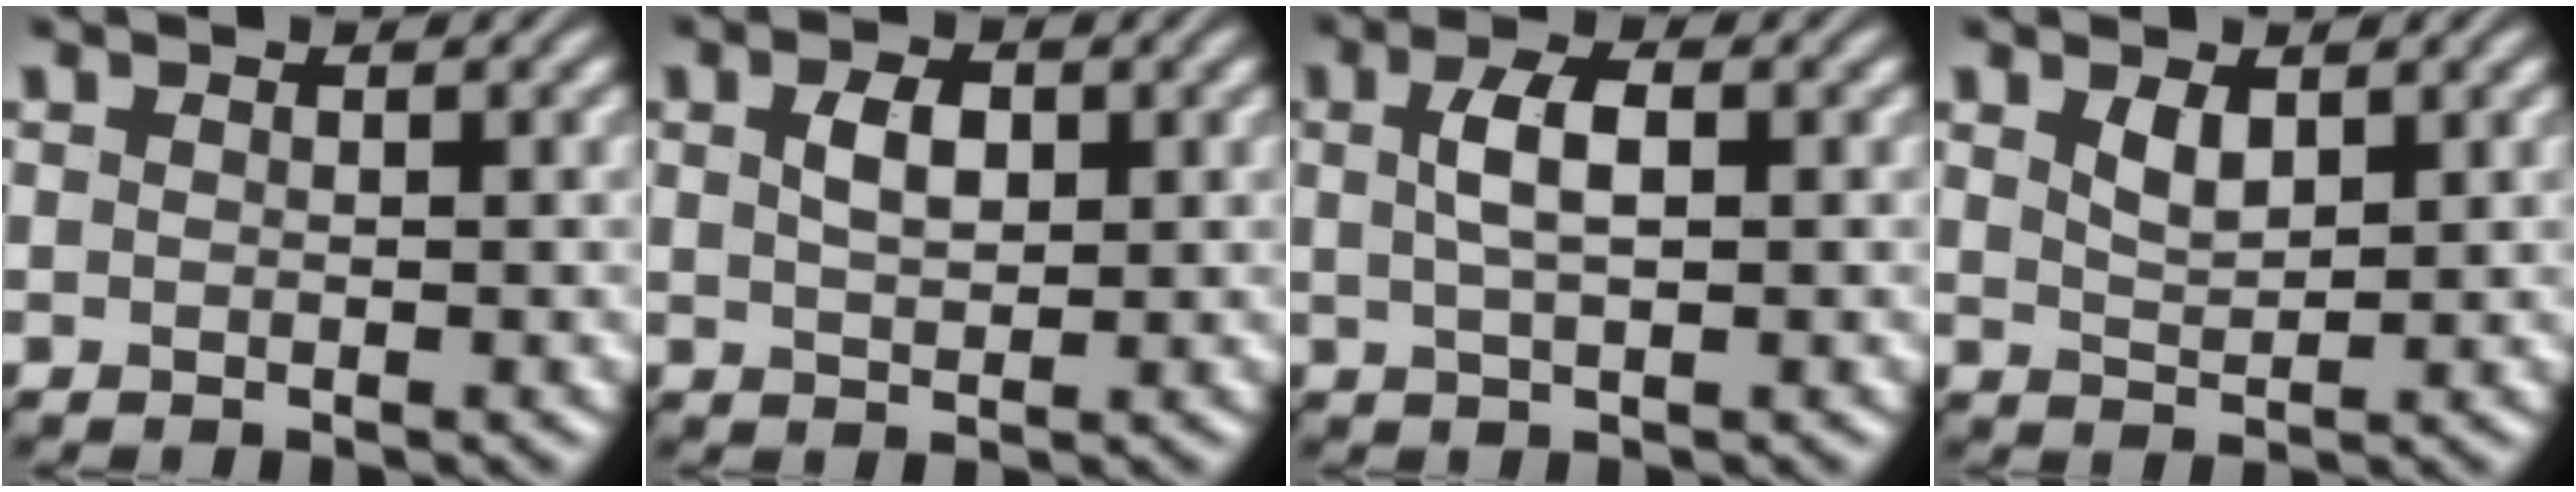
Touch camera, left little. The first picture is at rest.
{"total": 2.6, "force": [0.8, 1.5, 2.0], "torque": [-0.043, 0.002, 0.015]}
{"total": 3.1, "force": [0.7, 1.1, 2.8], "torque": [-0.059, 0.006, 0.011]}
{"total": 1.9, "force": [1.1, 0.8, 1.4], "torque": [-0.029, -0.003, 0.025]}